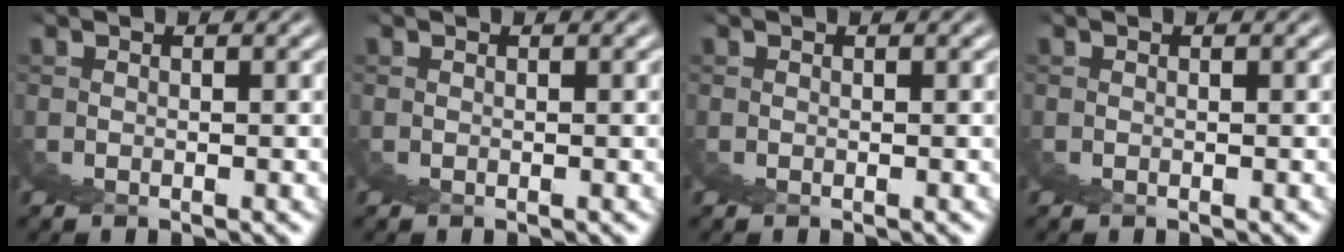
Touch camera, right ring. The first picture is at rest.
{"total": 0.0}
{"total": 0.0}
{"total": 0.0}